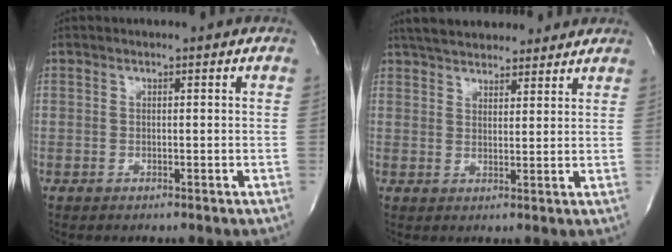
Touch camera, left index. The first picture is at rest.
{"total": 13.5, "force": [11.8, 4.3, 5.0], "torque": [-0.074, 0.036, 0.172]}